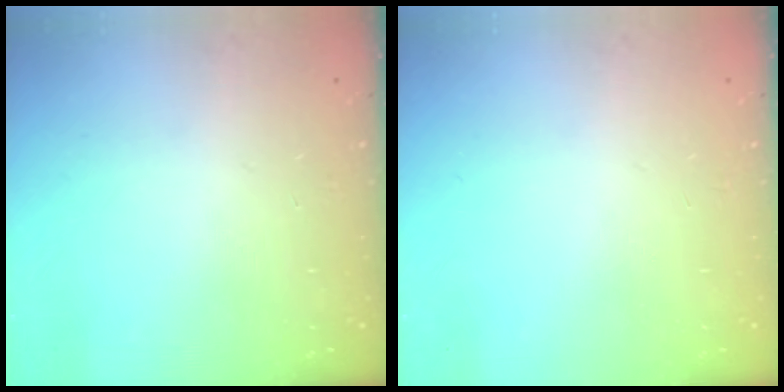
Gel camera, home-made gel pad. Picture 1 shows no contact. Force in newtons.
{"total": 0.0}